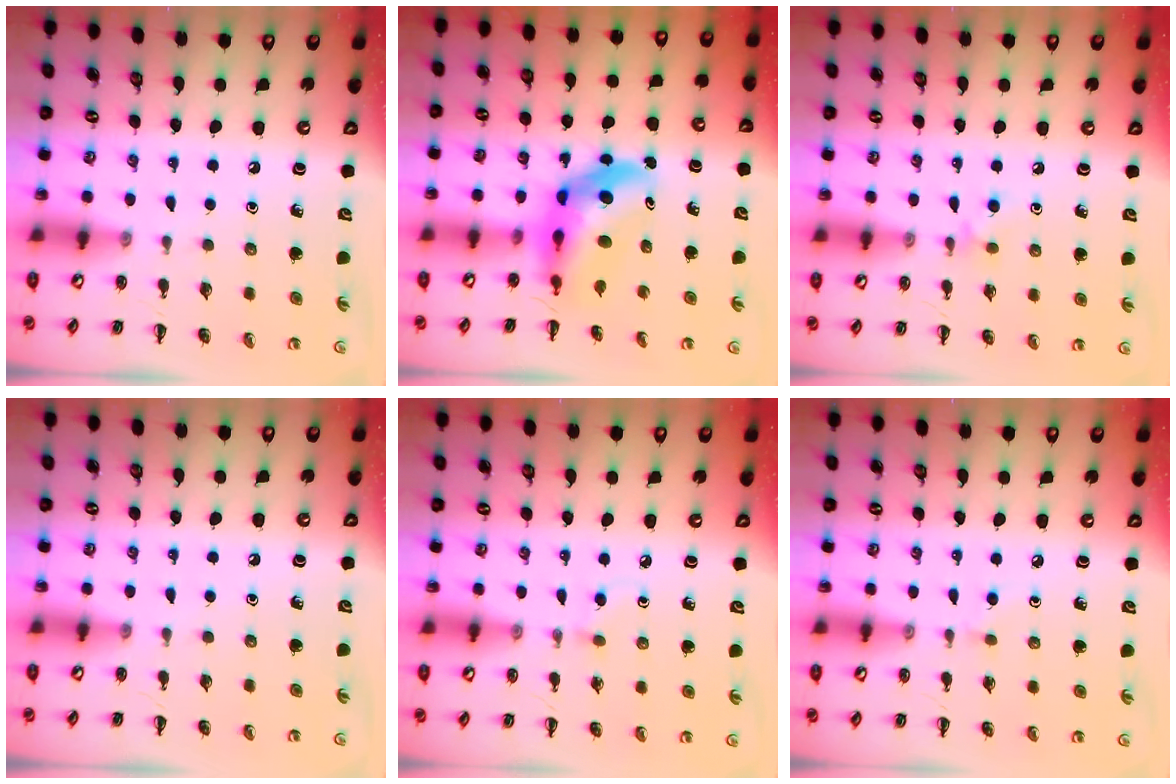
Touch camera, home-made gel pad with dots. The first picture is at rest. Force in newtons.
{"total": 6.3, "press": 6.0, "slide": 2.0}
{"total": 3.9, "press": 3.6, "slide": 1.5}
{"total": 0.7, "press": 0.6, "slide": 0.4}
{"total": 3.9, "press": 3.7, "slide": 1.4}
{"total": 2.7, "press": 2.5, "slide": 1.2}